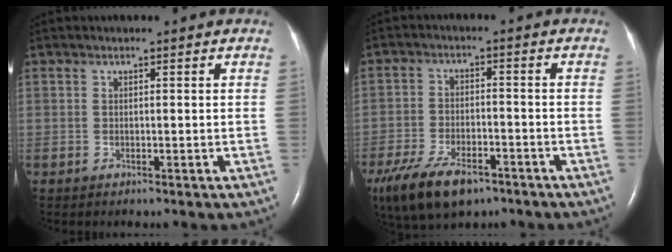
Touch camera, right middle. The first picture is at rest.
{"total": 11.9, "force": [-7.9, 5.1, 7.2], "torque": [-0.146, -0.015, -0.136]}